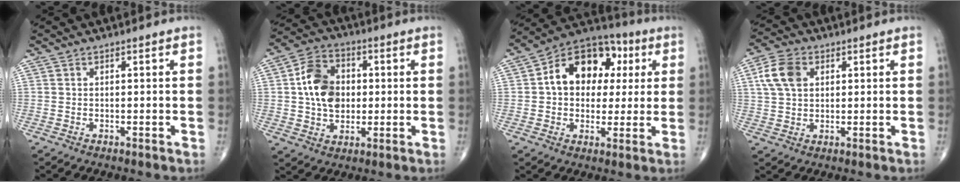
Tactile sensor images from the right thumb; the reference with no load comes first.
{"total": 11.8, "force": [0.9, 8.7, 7.9], "torque": [-0.119, 0.013, 0.011]}
{"total": 15.6, "force": [3.0, 11.3, 10.4], "torque": [-0.114, 0.021, 0.038]}
{"total": 7.7, "force": [2.3, 5.3, 5.1], "torque": [-0.097, 0.006, 0.041]}